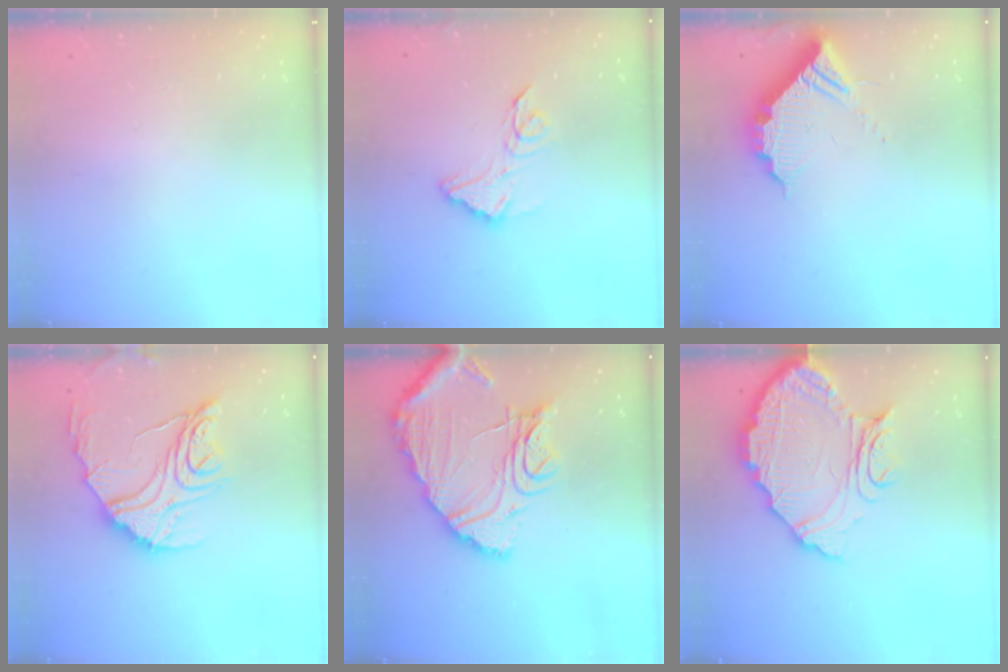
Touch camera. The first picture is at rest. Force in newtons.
{"total": 11.7, "press": 11.6, "slide": 0.9}
{"total": 10.5, "press": 10.4, "slide": 1.1}
{"total": 18.3, "press": 18.3, "slide": 1.8}
{"total": 17.8, "press": 17.7, "slide": 1.8}
{"total": 14.9, "press": 14.8, "slide": 1.4}